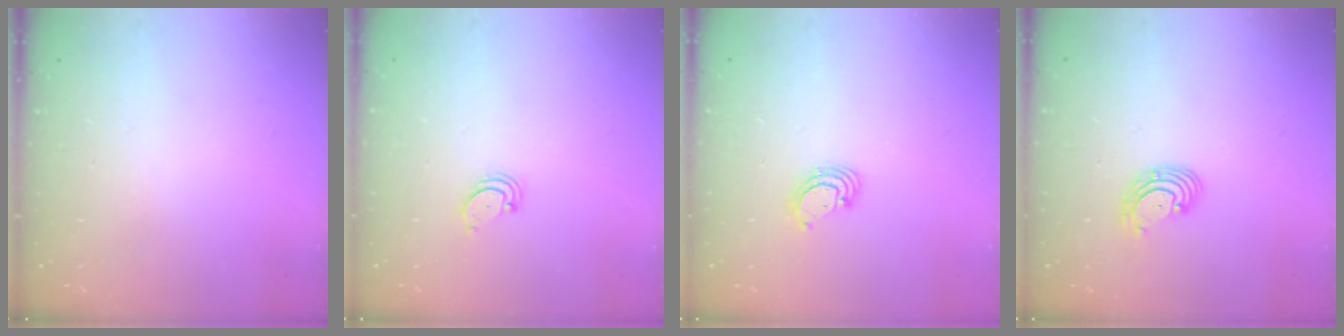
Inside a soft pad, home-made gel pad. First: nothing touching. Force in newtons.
{"total": 2.2, "press": 2.2, "slide": 0.2}
{"total": 3.4, "press": 3.4, "slide": 0.3}
{"total": 2.7, "press": 2.7, "slide": 0.3}